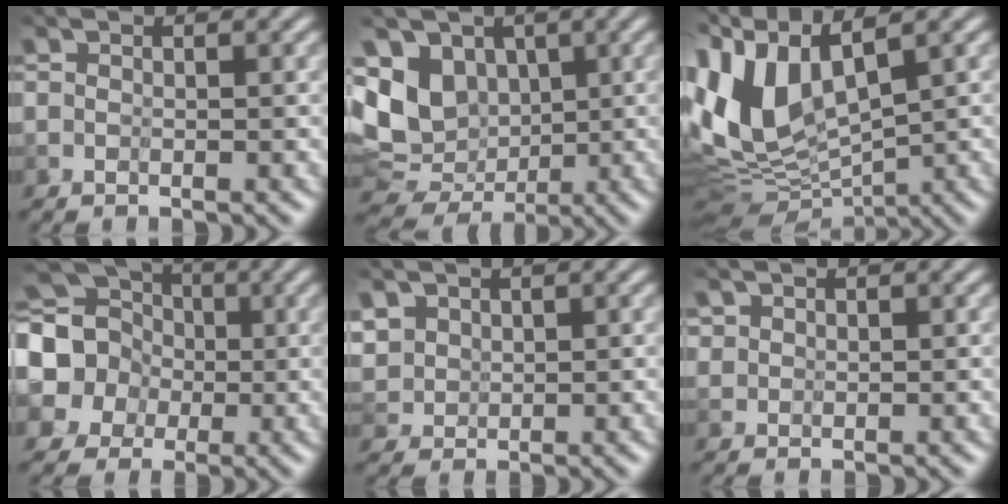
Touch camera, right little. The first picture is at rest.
{"total": 9.6, "force": [1.4, 8.1, 5.0], "torque": [-0.116, 0.003, 0.021]}
{"total": 7.4, "force": [3.5, 2.5, 6.0], "torque": [-0.164, -0.006, 0.064]}
{"total": 11.3, "force": [0.1, 10.4, 4.3], "torque": [-0.149, -0.002, -0.036]}
{"total": 2.8, "force": [1.7, 1.8, 1.3], "torque": [-0.054, 0.000, 0.030]}
{"total": 2.4, "force": [1.7, 1.5, 0.9], "torque": [-0.031, 0.008, 0.009]}